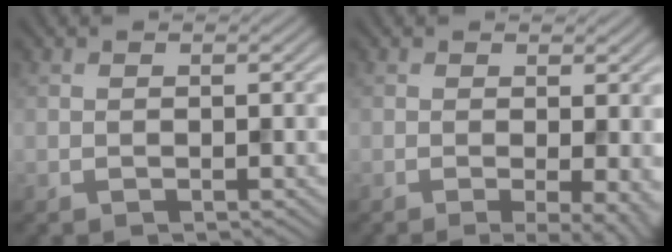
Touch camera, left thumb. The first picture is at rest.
{"total": 4.8, "force": [-0.9, 1.2, 4.6], "torque": [-0.065, -0.010, -0.011]}